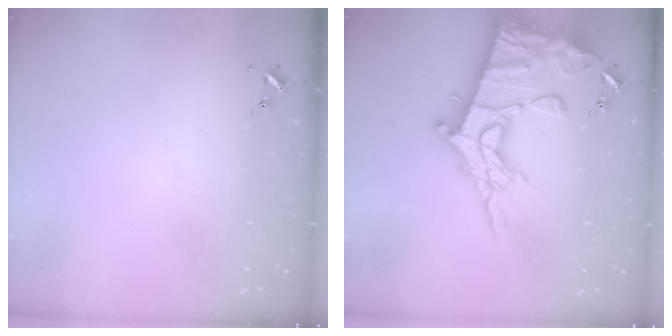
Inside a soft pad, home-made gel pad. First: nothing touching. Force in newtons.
{"total": 22.3, "press": 22.2, "slide": 2.0}